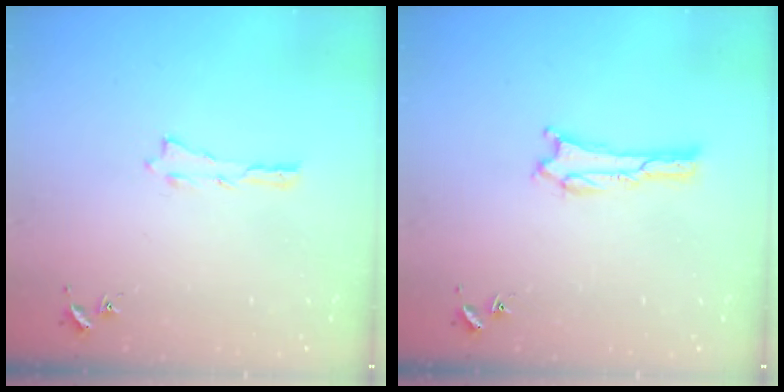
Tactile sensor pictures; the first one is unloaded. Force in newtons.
{"total": 1.3, "press": 1.3, "slide": 0.4}